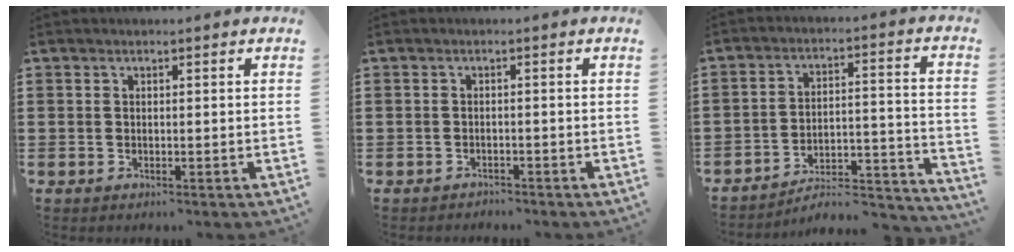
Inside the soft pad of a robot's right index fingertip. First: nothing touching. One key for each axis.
{"total": 1.1, "fx": -1.1, "fy": 0.1, "fz": -0.2, "tx": -0.001, "ty": 0.003, "tz": -0.024}
{"total": 5.9, "fx": -5.2, "fy": 1.7, "fz": 2.1, "tx": -0.031, "ty": 0.003, "tz": -0.104}